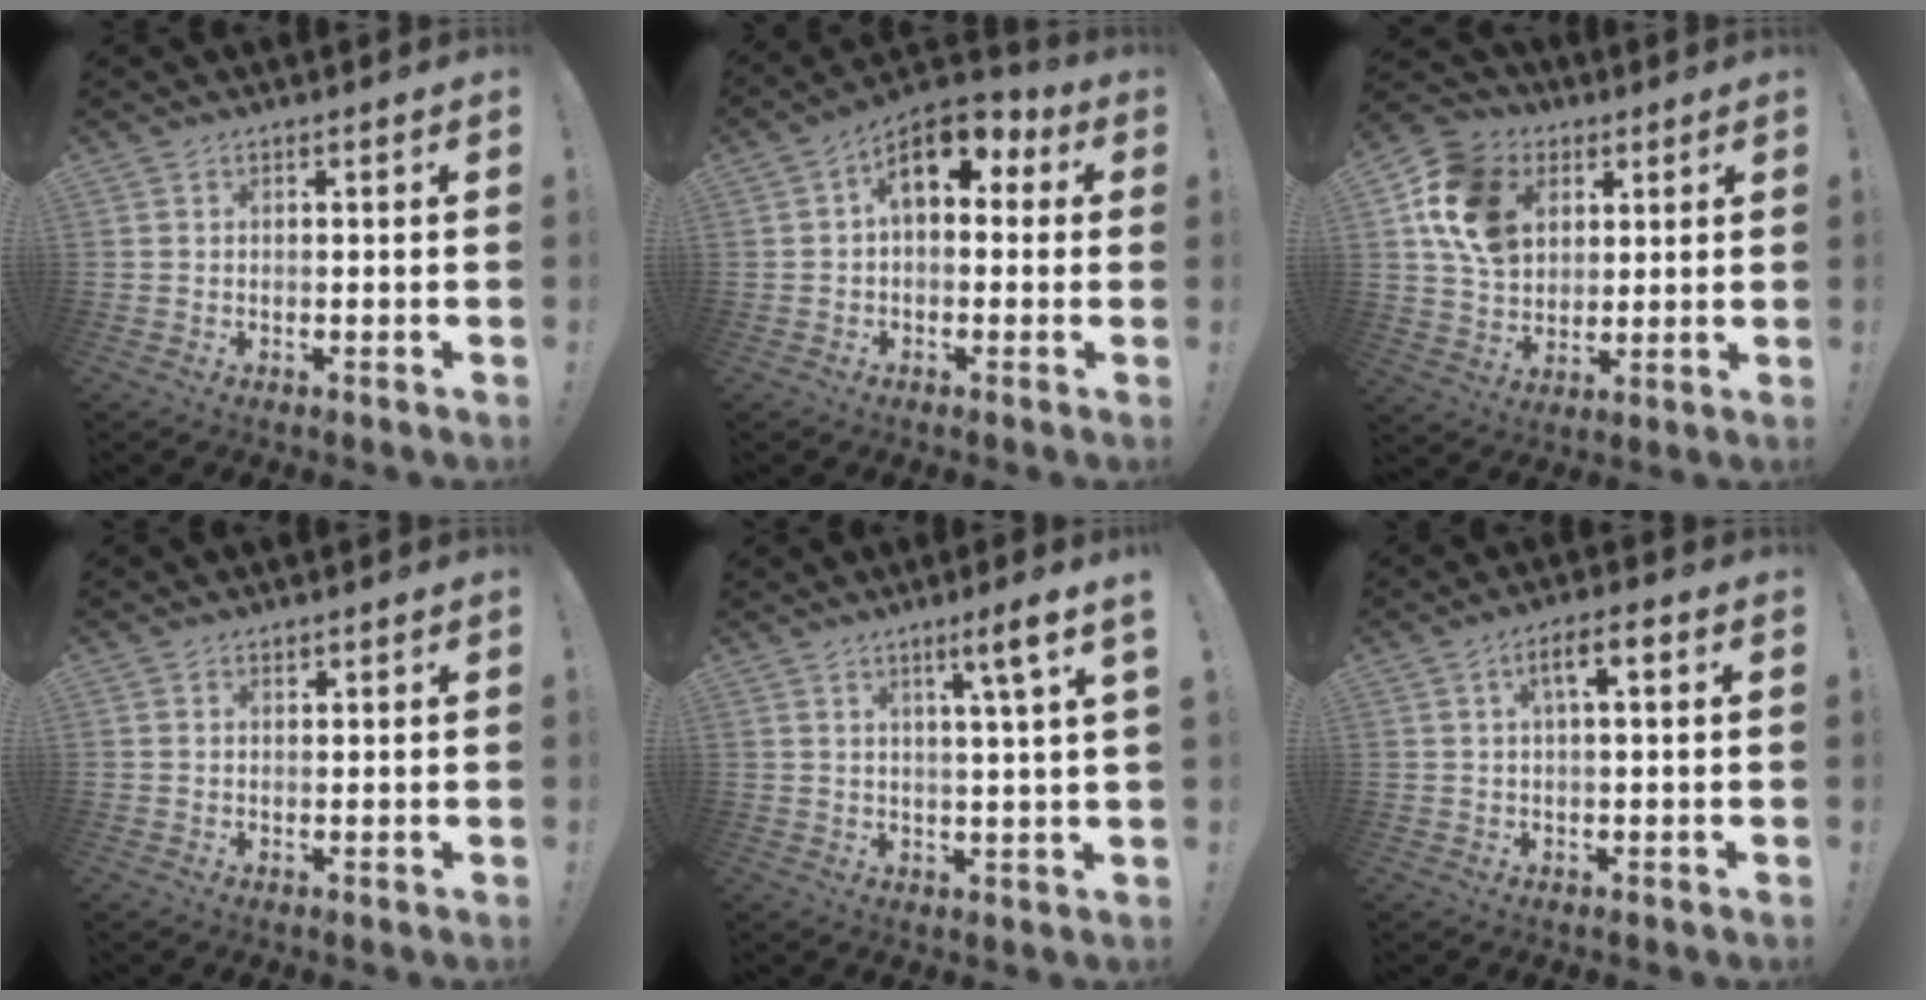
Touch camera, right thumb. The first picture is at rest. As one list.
[{"total": 11.5, "force": [4.3, 6.4, 8.6], "torque": [-0.121, -0.013, 0.080]}, {"total": 16.6, "force": [5.6, 12.7, 9.0], "torque": [-0.150, -0.013, 0.111]}, {"total": 0.9, "force": [0.7, 0.5, 0.1], "torque": [0.009, -0.005, 0.012]}, {"total": 6.9, "force": [2.9, -1.2, 6.1], "torque": [-0.085, -0.015, 0.036]}, {"total": 5.8, "force": [1.4, 1.6, 5.4], "torque": [-0.087, 0.003, 0.016]}]